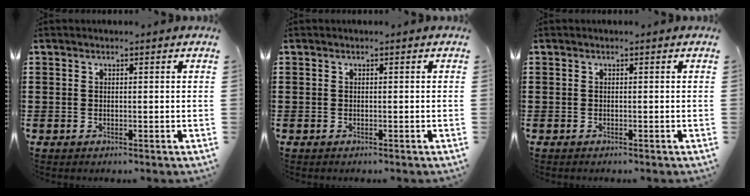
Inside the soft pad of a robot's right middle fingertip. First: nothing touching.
{"total": 0.0}
{"total": 0.0}